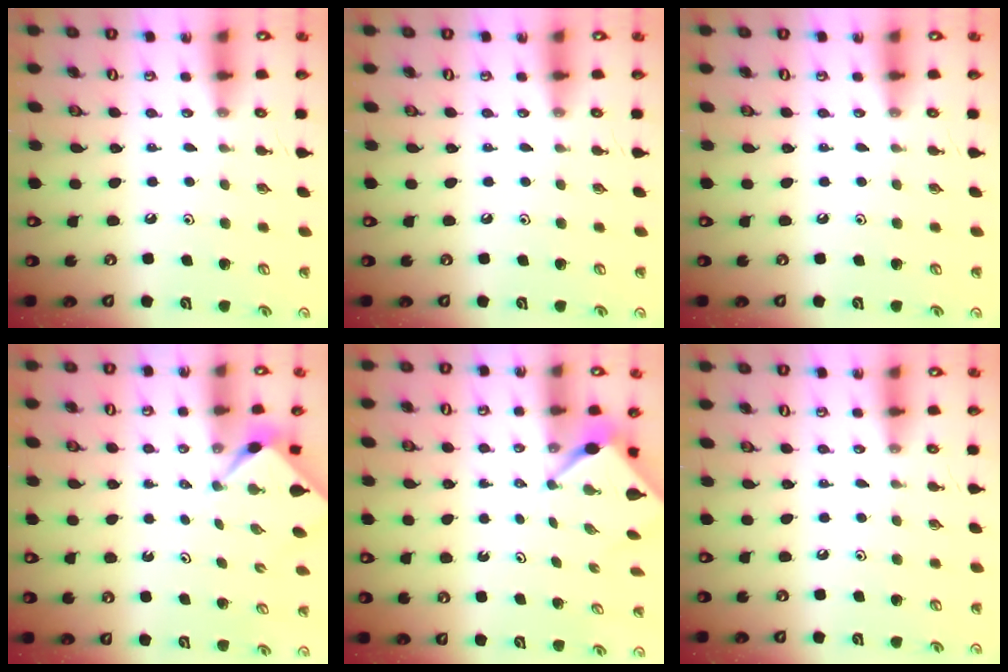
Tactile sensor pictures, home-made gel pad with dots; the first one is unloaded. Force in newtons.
{"total": 0.0}
{"total": 0.0}
{"total": 2.4, "press": 2.3, "slide": 0.3}
{"total": 3.3, "press": 3.3, "slide": 0.2}
{"total": 0.0}